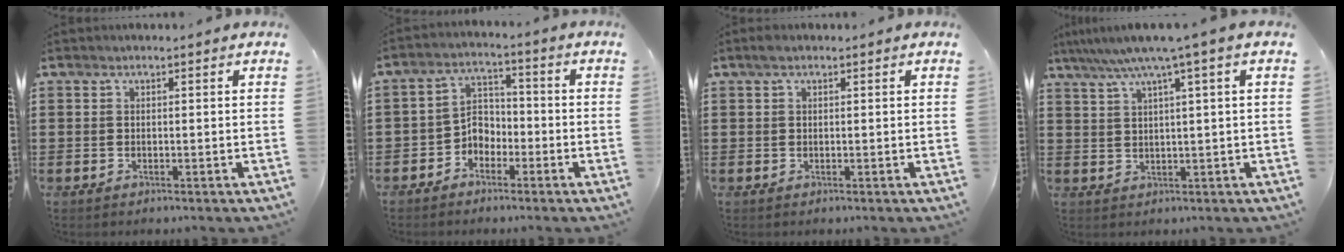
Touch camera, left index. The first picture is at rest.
{"total": 4.1, "force": [-2.9, 2.7, 1.1], "torque": [-0.029, 0.010, -0.062]}
{"total": 0.7, "force": [0.4, 0.3, 0.6], "torque": [-0.011, 0.005, 0.007]}
{"total": 5.3, "force": [3.0, -0.8, 4.3], "torque": [-0.092, -0.009, 0.047]}